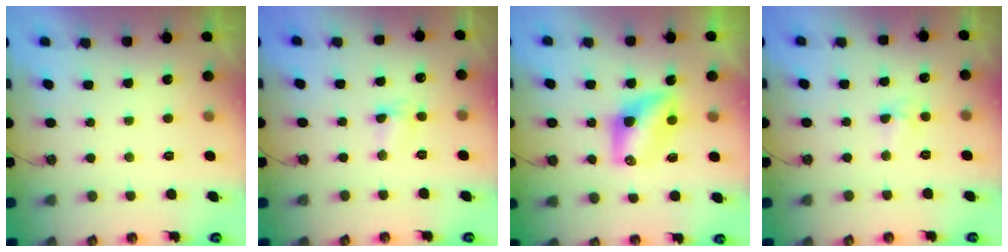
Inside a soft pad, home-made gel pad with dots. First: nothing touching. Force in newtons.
{"total": 2.1, "press": 2.0, "slide": 0.5}
{"total": 7.4, "press": 7.4, "slide": 0.2}
{"total": 4.6, "press": 3.4, "slide": 3.1}